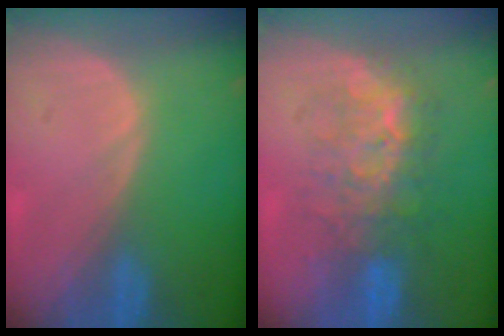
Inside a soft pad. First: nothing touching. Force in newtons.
{"total": 7.7, "press": 7.6, "slide": 1.4}